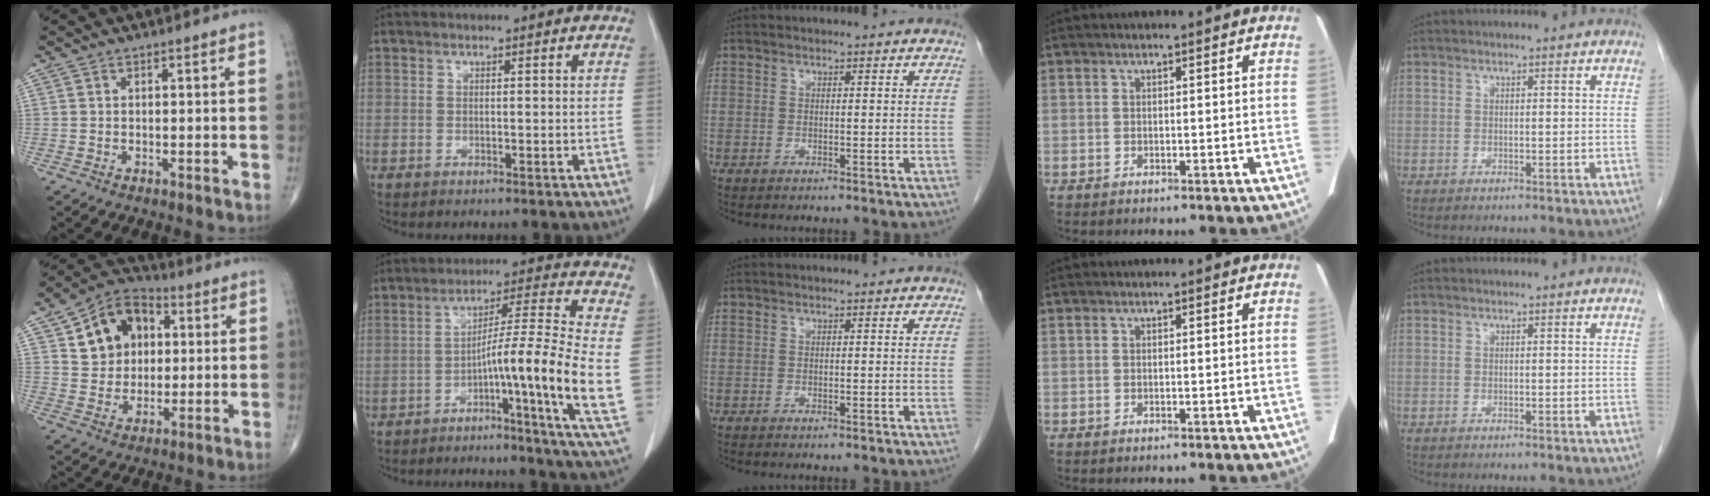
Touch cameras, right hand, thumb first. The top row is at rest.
{"thumb": {"total": 13.1, "force": [3.8, 10.5, 6.9], "torque": [-0.072, 0.004, 0.059]}, "index": {"total": 14.2, "force": [-2.2, -1.8, 13.9], "torque": [-0.216, 0.001, -0.049]}}